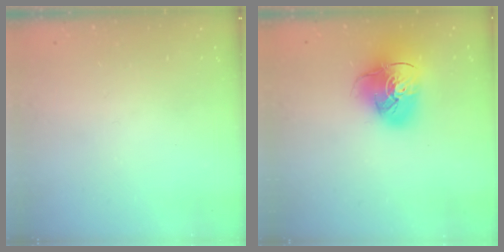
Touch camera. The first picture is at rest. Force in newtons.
{"total": 14.9, "press": 14.8, "slide": 1.9}